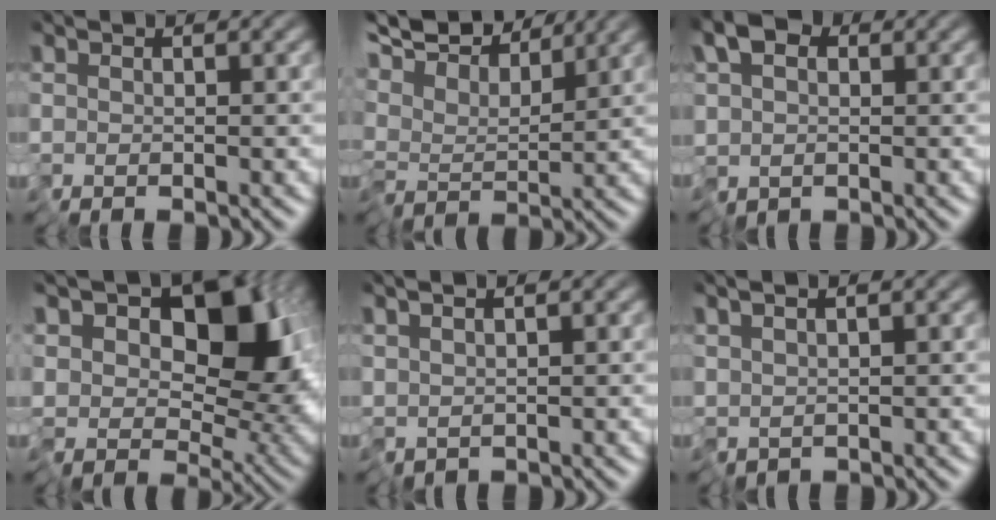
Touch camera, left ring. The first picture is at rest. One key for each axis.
{"total": 8.1, "fx": 6.4, "fy": 2.5, "fz": 4.1, "tx": -0.120, "ty": 0.024, "tz": 0.100}
{"total": 3.4, "fx": 0.5, "fy": 2.6, "fz": 2.1, "tx": -0.050, "ty": 0.004, "tz": -0.002}
{"total": 12.5, "fx": 5.0, "fy": 7.4, "fz": 8.8, "tx": -0.129, "ty": 0.003, "tz": 0.087}
{"total": 1.5, "fx": 1.1, "fy": 0.3, "fz": 0.9, "tx": -0.029, "ty": 0.002, "tz": 0.025}
{"total": 1.8, "fx": 1.2, "fy": 0.4, "fz": 1.2, "tx": -0.035, "ty": 0.003, "tz": 0.027}